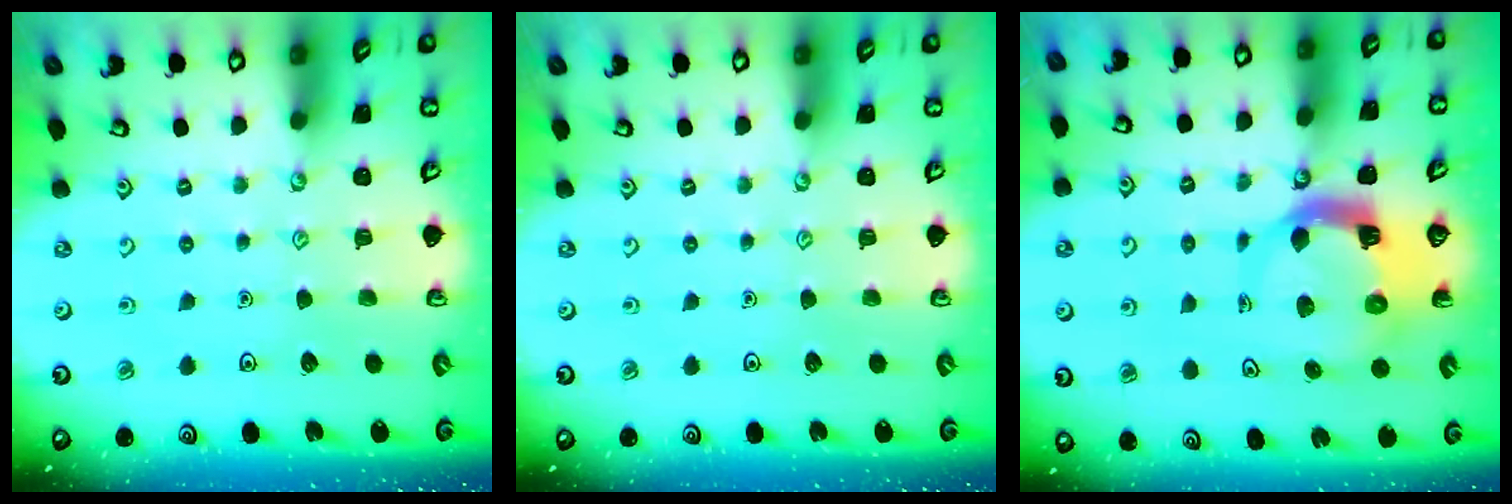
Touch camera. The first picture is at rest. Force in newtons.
{"total": 0.0}
{"total": 7.1, "press": 7.1, "slide": 1.0}